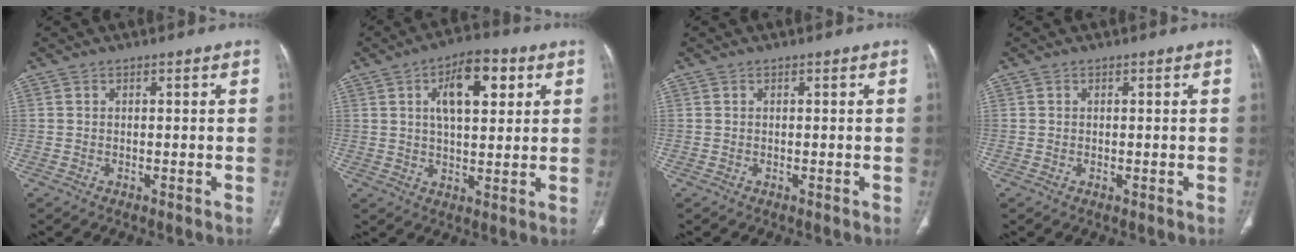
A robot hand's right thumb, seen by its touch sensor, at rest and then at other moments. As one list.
[{"total": 11.5, "force": [4.0, 5.4, 9.3], "torque": [-0.122, -0.001, 0.063]}, {"total": 0.0}, {"total": 0.0}]